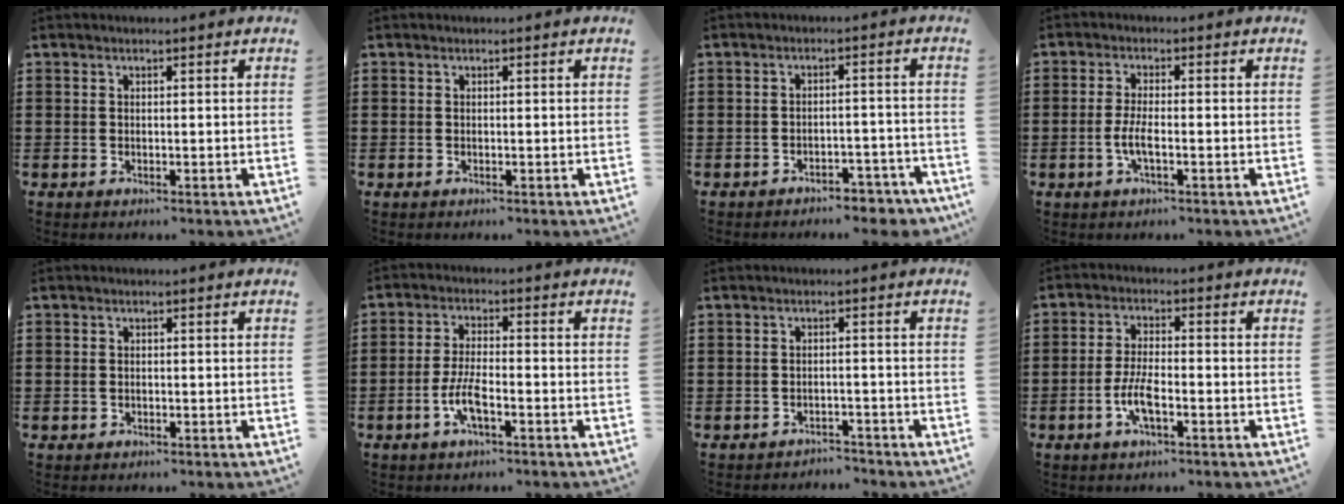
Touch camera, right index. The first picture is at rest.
{"total": 0.0}
{"total": 3.5, "force": [-3.4, 0.4, 0.8], "torque": [-0.016, 0.003, -0.069]}
{"total": 3.6, "force": [-1.2, 0.7, 3.3], "torque": [-0.078, -0.007, -0.029]}
{"total": 0.8, "force": [-0.3, 0.6, 0.4], "torque": [-0.009, 0.003, -0.006]}
{"total": 5.1, "force": [-2.2, 1.4, 4.4], "torque": [-0.101, -0.005, -0.046]}
{"total": 2.0, "force": [-2.0, 0.1, -0.2], "torque": [-0.005, -0.001, -0.045]}
{"total": 5.0, "force": [-2.0, 1.5, 4.4], "torque": [-0.101, -0.004, -0.044]}